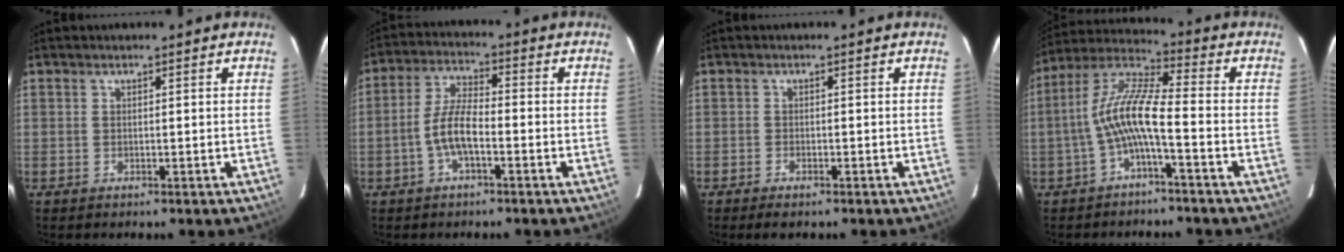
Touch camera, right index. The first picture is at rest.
{"total": 6.6, "force": [-2.6, 2.0, 5.8], "torque": [-0.121, 0.010, -0.049]}
{"total": 1.8, "force": [-1.5, 0.4, 1.0], "torque": [-0.029, -0.003, -0.030]}
{"total": 9.6, "force": [-2.9, 1.1, 9.1], "torque": [-0.201, 0.017, -0.059]}